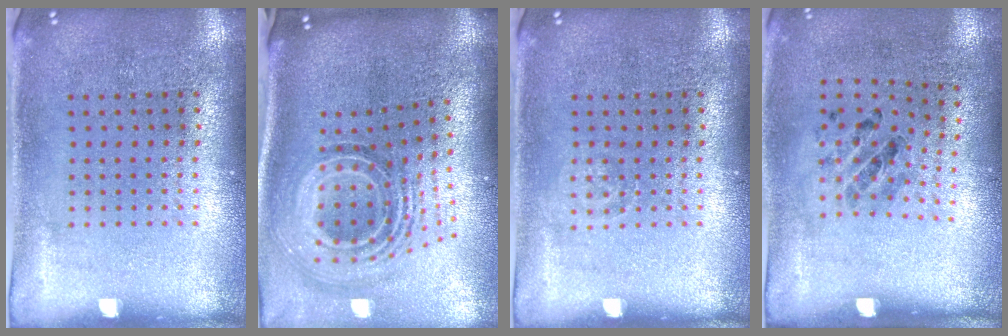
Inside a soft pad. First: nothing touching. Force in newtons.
{"total": 2.2, "press": 1.6, "slide": 1.6}
{"total": 0.8, "press": 0.7, "slide": 0.1}
{"total": 1.3, "press": 0.7, "slide": 1.2}